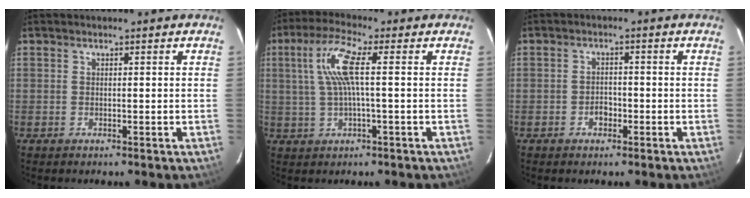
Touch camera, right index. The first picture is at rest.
{"total": 7.7, "force": [1.0, 0.7, 7.6], "torque": [-0.151, 0.008, 0.025]}
{"total": 2.3, "force": [-1.2, 1.7, 1.0], "torque": [-0.018, 0.004, -0.017]}